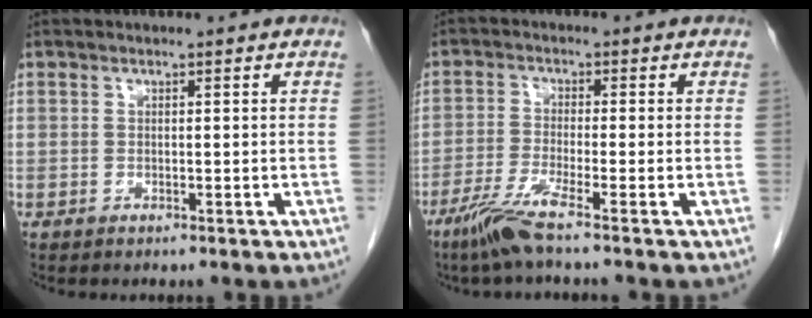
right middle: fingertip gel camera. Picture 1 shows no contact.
{"total": 5.4, "force": [-3.8, -0.7, 3.8], "torque": [-0.081, -0.019, -0.084]}